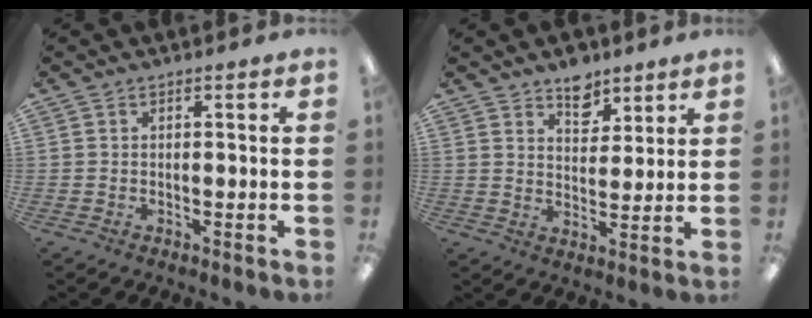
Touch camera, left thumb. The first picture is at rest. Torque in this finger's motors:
{"motor_torque": [0.91, 0.68, 0.68, -0.90, 0.00]}